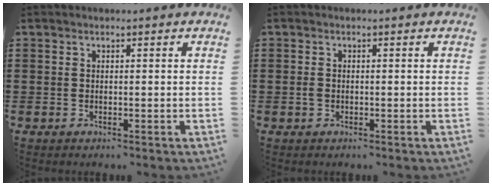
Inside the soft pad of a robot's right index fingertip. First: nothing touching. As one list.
[{"total": 1.4, "force": [-0.4, 0.9, 0.9], "torque": [-0.027, 0.000, -0.010]}]